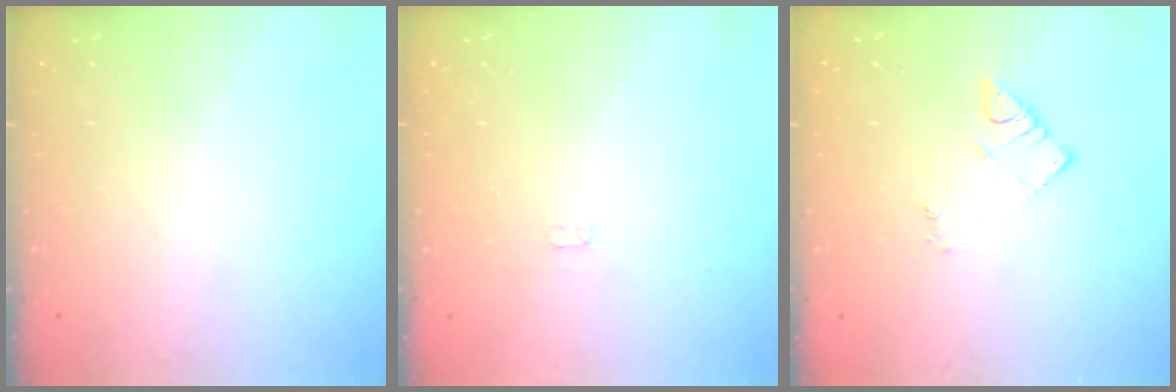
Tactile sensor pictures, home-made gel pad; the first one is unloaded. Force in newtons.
{"total": 2.4, "press": 2.4, "slide": 0.4}
{"total": 2.5, "press": 2.5, "slide": 0.3}